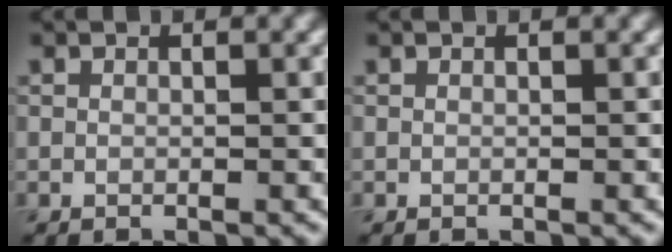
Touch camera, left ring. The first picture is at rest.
{"total": 0.0}